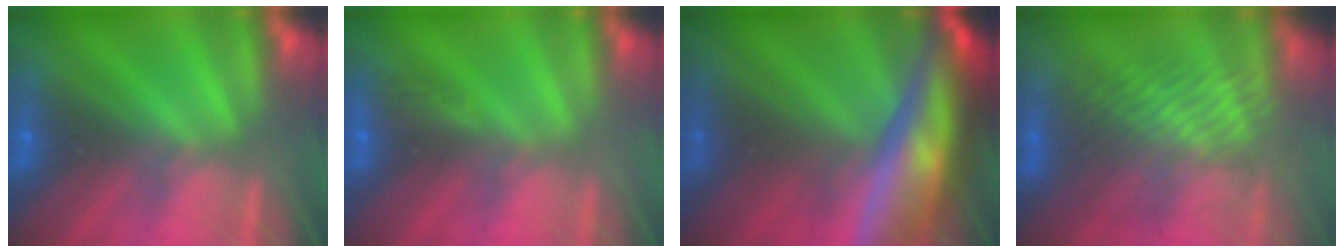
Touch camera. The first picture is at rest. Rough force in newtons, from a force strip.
{"total": 3.1}
{"total": 9.4}
{"total": 3.6}